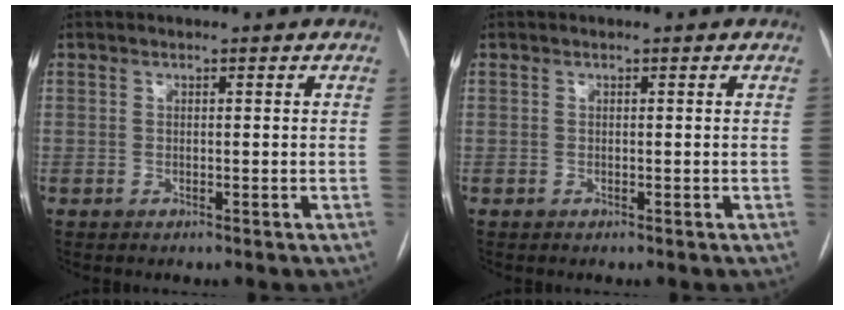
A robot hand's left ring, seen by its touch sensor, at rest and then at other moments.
{"total": 0.0}